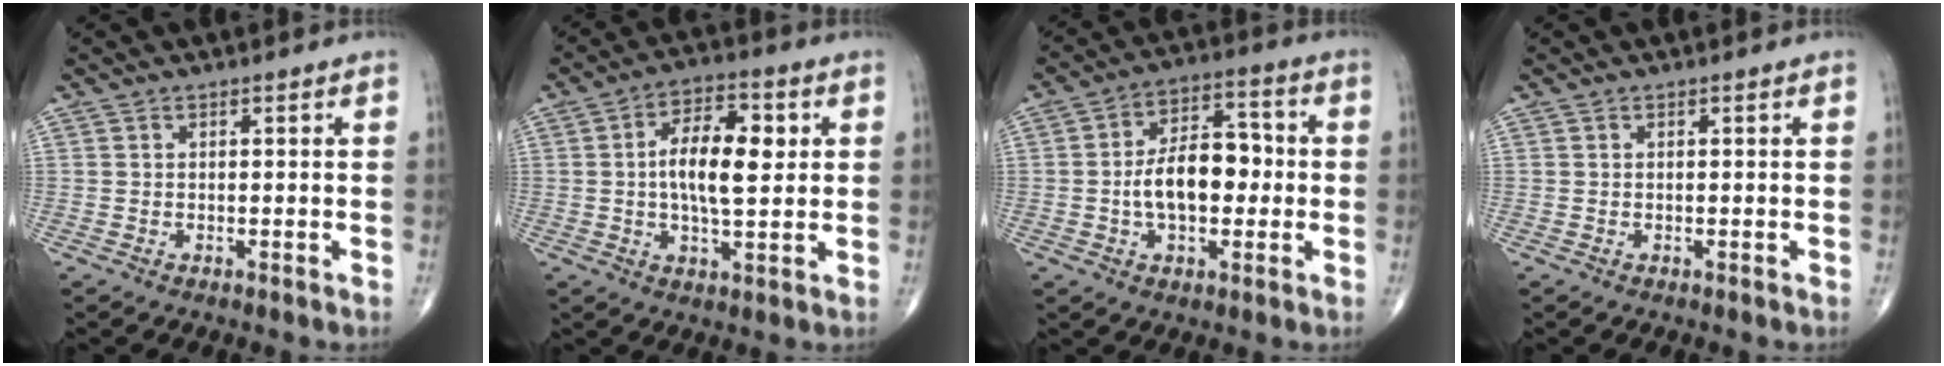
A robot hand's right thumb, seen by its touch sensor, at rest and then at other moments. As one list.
[{"total": 11.5, "force": [1.5, 5.0, 10.3], "torque": [-0.159, 0.005, 0.019]}, {"total": 12.2, "force": [-1.0, 7.0, 9.9], "torque": [-0.144, 0.030, -0.022]}, {"total": 0.0}]